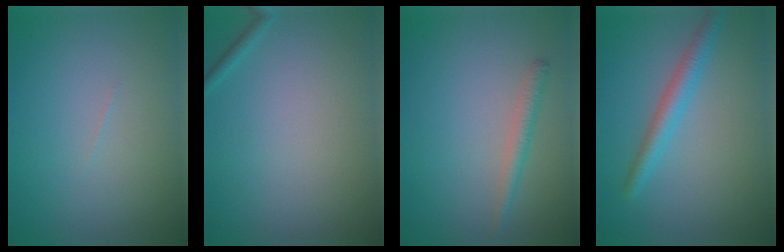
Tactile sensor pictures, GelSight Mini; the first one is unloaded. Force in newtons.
{"total": 0.7, "press": 0.7, "slide": 0.0}
{"total": 1.6, "press": 1.6, "slide": 0.1}
{"total": 2.7, "press": 2.7, "slide": 0.1}